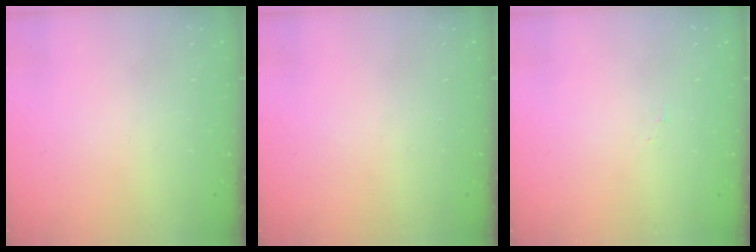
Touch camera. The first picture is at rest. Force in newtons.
{"total": 0.0}
{"total": 2.2, "press": 2.2, "slide": 0.2}